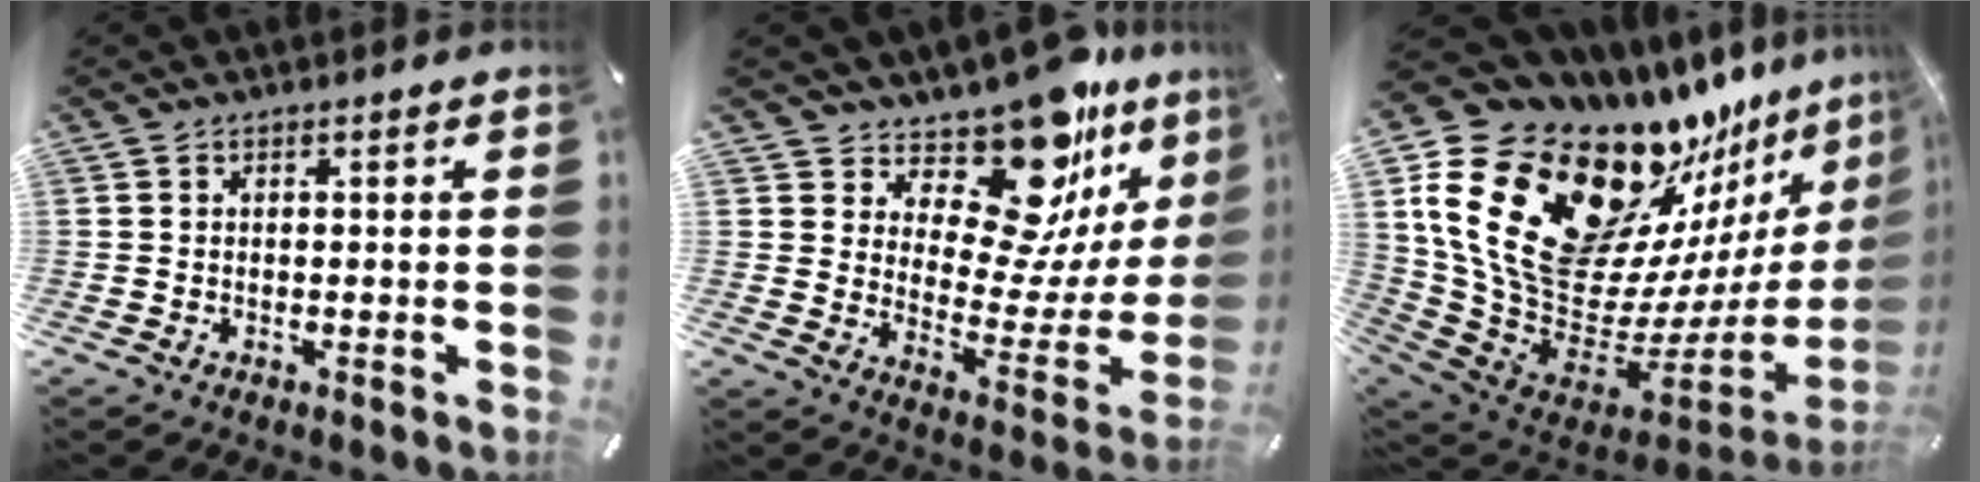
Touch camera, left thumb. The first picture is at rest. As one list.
[{"total": 16.7, "force": [13.2, 6.0, 8.2], "torque": [-0.134, -0.130, 0.222]}, {"total": 25.4, "force": [11.6, 15.4, 16.6], "torque": [-0.274, -0.119, 0.240]}]